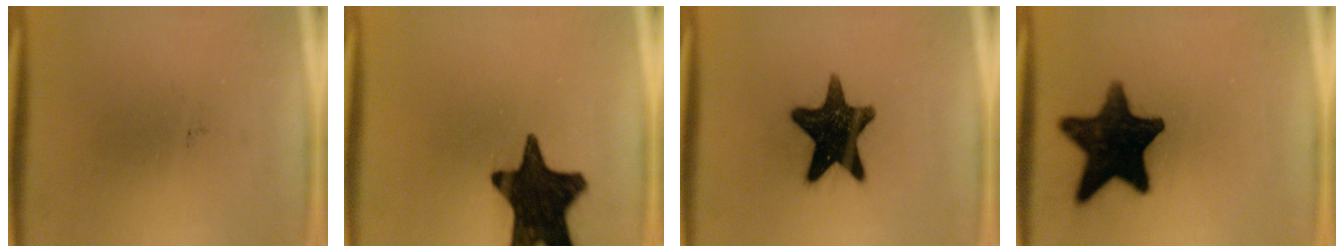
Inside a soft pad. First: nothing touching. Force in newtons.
{"total": 19.2}
{"total": 14.9}
{"total": 15.5}